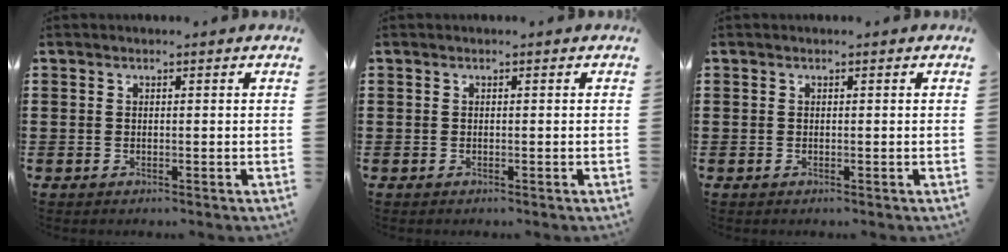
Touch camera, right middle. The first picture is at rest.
{"total": 0.0}
{"total": 0.0}